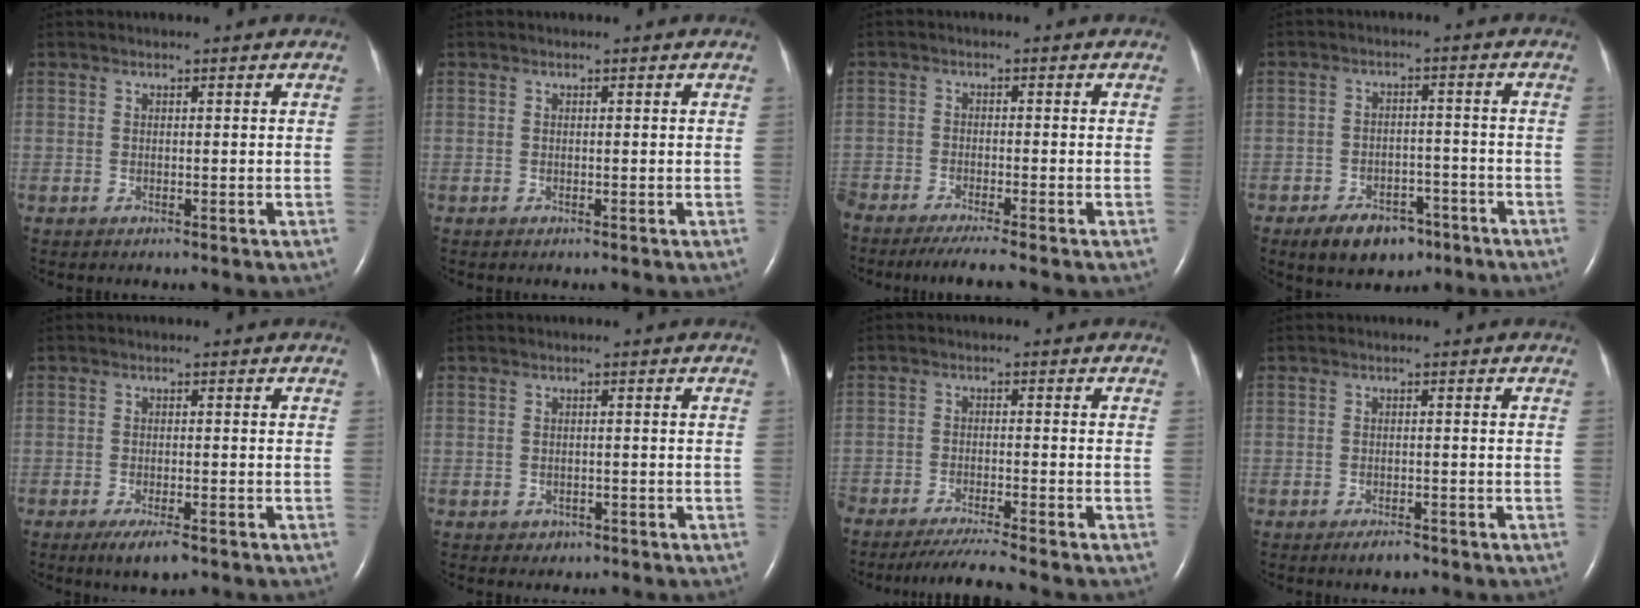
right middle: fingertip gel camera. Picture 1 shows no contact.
{"total": 0.0}
{"total": 6.2, "force": [-5.2, -0.3, 3.4], "torque": [-0.049, -0.015, -0.088]}
{"total": 8.0, "force": [-5.3, 4.4, 4.1], "torque": [-0.071, 0.004, -0.077]}
{"total": 4.1, "force": [-2.6, 0.9, 3.0], "torque": [-0.056, -0.008, -0.040]}
{"total": 1.3, "force": [-0.7, 1.0, 0.2], "torque": [-0.006, 0.004, -0.006]}
{"total": 6.1, "force": [-5.4, -1.3, 2.5], "torque": [-0.036, -0.024, -0.093]}
{"total": 2.0, "force": [-1.5, 0.6, 1.1], "torque": [-0.023, -0.002, -0.021]}